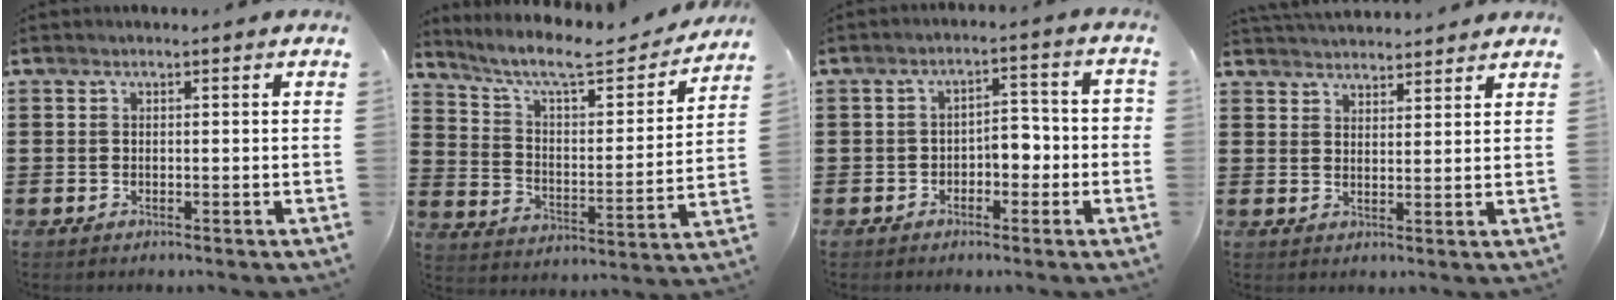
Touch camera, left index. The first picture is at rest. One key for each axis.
{"total": 8.5, "fx": 7.3, "fy": 1.0, "fz": 4.2, "tx": -0.105, "ty": -0.049, "tz": 0.118}
{"total": 3.5, "fx": -2.0, "fy": 2.1, "fz": 2.0, "tx": -0.041, "ty": 0.010, "tz": -0.043}
{"total": 3.2, "fx": 3.2, "fy": 0.3, "fz": -0.1, "tx": -0.007, "ty": -0.011, "tz": 0.060}